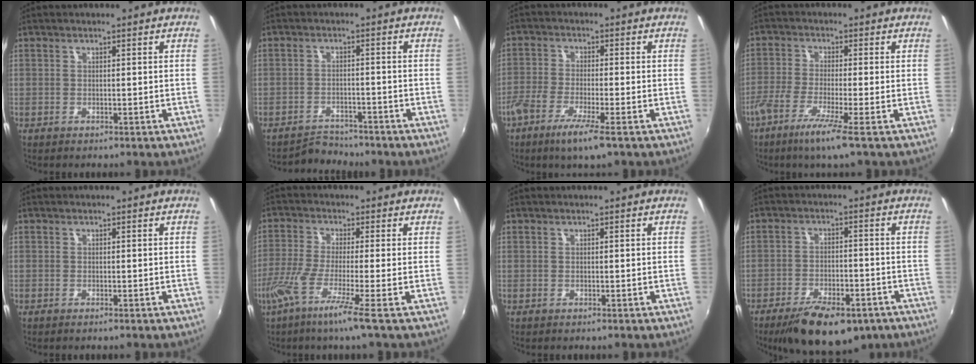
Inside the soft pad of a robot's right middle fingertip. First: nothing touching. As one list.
[{"total": 4.4, "force": [-4.2, 1.0, -0.3], "torque": [-0.010, 0.005, -0.072]}, {"total": 6.7, "force": [-4.3, 0.6, 5.1], "torque": [-0.119, -0.015, -0.084]}, {"total": 6.8, "force": [-4.2, -0.5, 5.3], "torque": [-0.125, -0.015, -0.085]}, {"total": 0.0}, {"total": 7.4, "force": [-4.1, -1.2, 6.1], "torque": [-0.139, -0.019, -0.081]}, {"total": 0.0}, {"total": 14.9, "force": [-9.9, 6.1, 9.3], "torque": [-0.180, -0.024, -0.145]}]